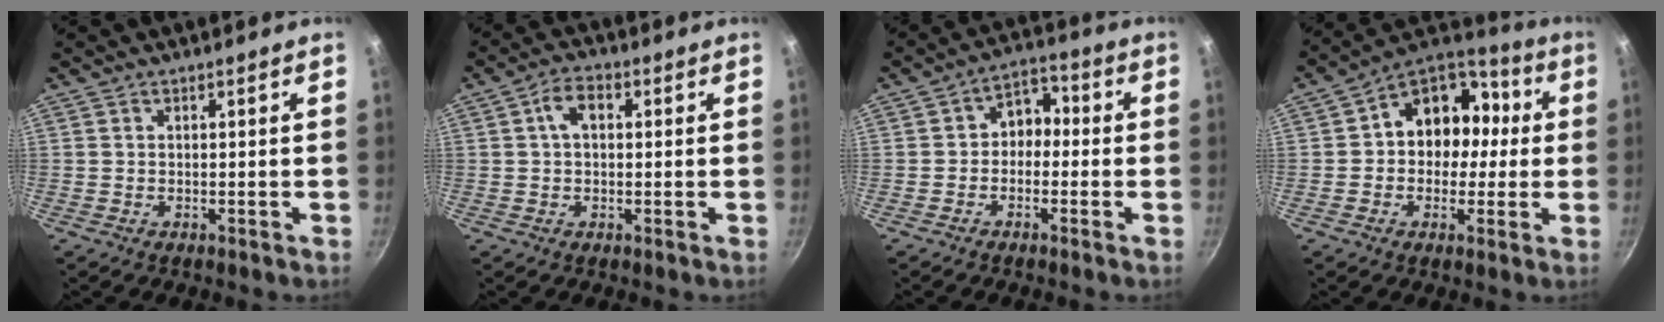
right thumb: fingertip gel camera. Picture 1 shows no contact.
{"total": 5.0, "force": [1.0, 3.2, 3.7], "torque": [-0.051, 0.012, 0.011]}
{"total": 6.0, "force": [-0.6, 4.7, 3.6], "torque": [-0.011, 0.027, -0.027]}
{"total": 14.1, "force": [0.6, 11.7, 7.7], "torque": [-0.059, 0.043, -0.009]}